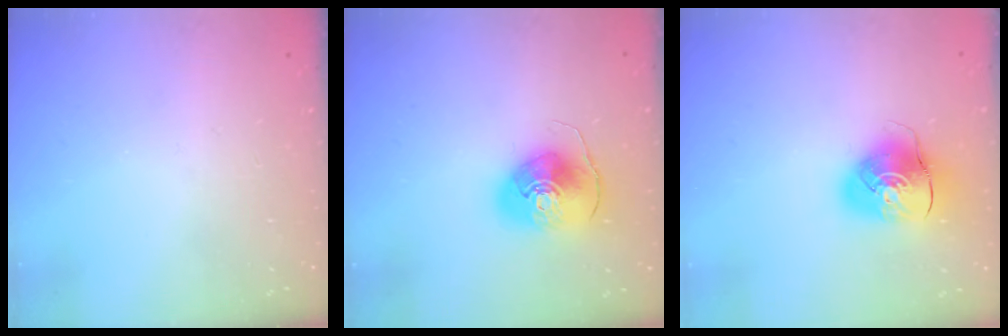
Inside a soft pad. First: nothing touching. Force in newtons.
{"total": 10.3, "press": 10.2, "slide": 1.5}
{"total": 9.7, "press": 9.6, "slide": 1.4}